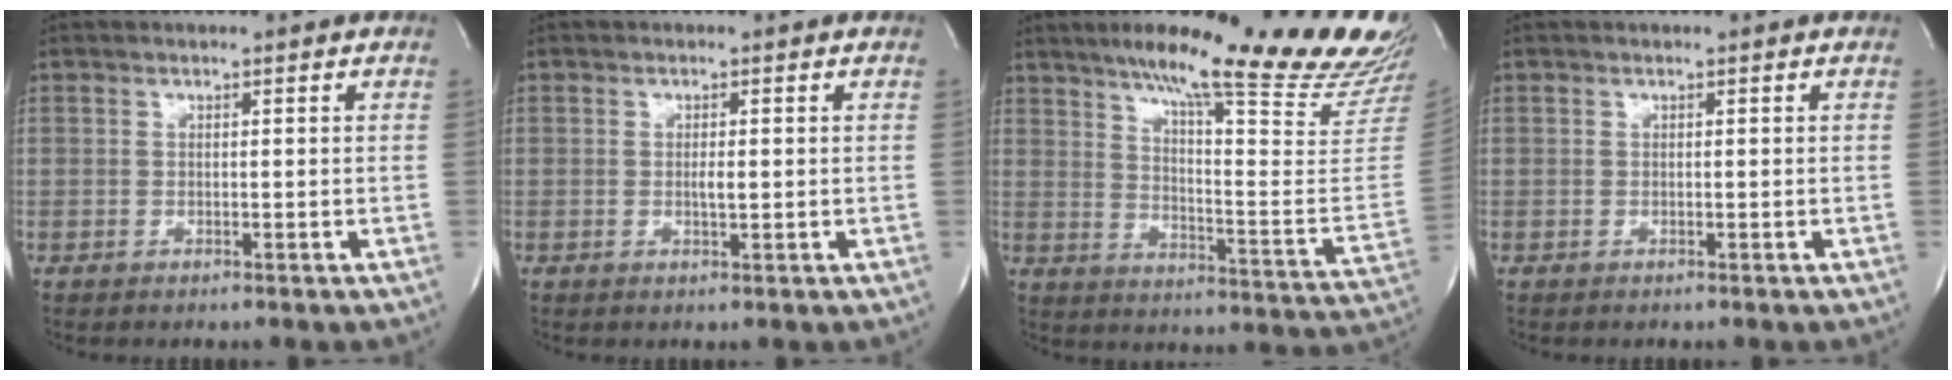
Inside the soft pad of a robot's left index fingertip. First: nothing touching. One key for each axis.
{"total": 1.4, "fx": 0.0, "fy": 0.4, "fz": 1.4, "tx": -0.028, "ty": -0.001, "tz": 0.001}
{"total": 27.0, "fx": 21.2, "fy": 1.3, "fz": 16.6, "tx": -0.215, "ty": -0.066, "tz": 0.278}
{"total": 0.0}